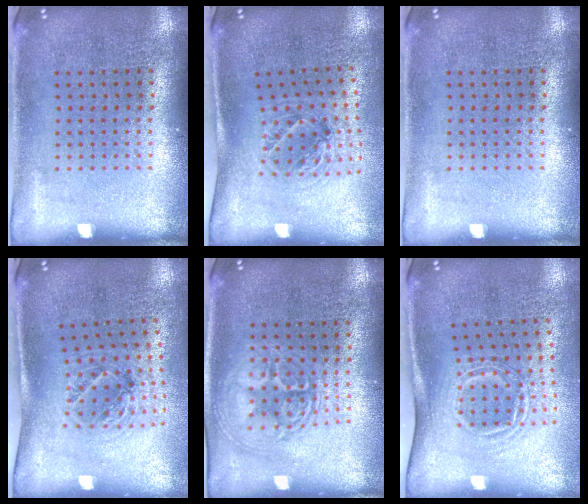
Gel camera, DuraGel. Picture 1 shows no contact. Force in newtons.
{"total": 1.2, "press": 1.1, "slide": 0.5}
{"total": 0.0}
{"total": 1.2, "press": 1.1, "slide": 0.5}
{"total": 3.0, "press": 3.0, "slide": 0.4}
{"total": 1.7, "press": 1.2, "slide": 1.2}